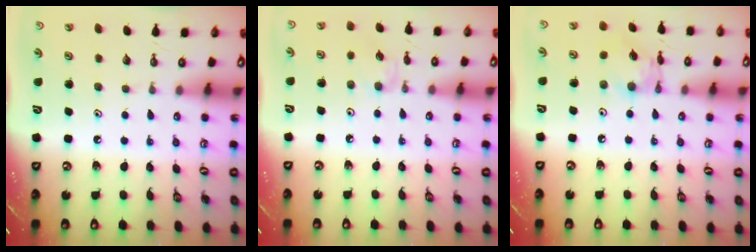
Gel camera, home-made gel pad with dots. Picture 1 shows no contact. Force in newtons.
{"total": 2.7, "press": 2.7, "slide": 0.4}
{"total": 7.0, "press": 6.9, "slide": 0.3}